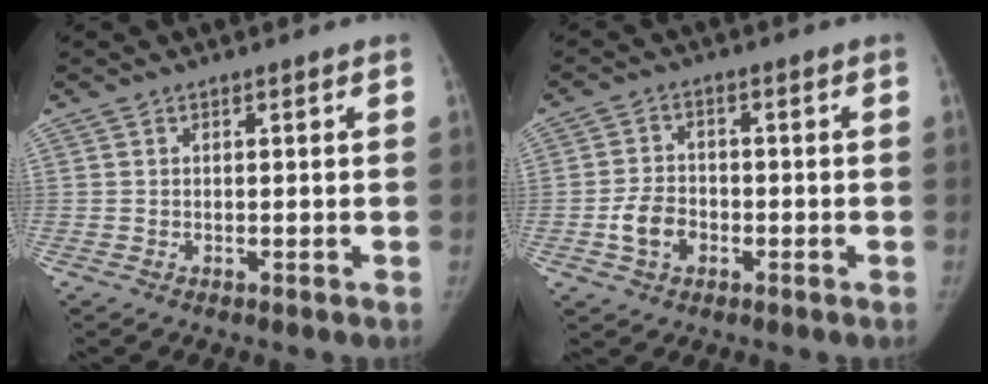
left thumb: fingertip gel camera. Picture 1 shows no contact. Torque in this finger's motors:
{"motor_torque": [0.78, 0.78, 0.24, -0.77, 0.08]}